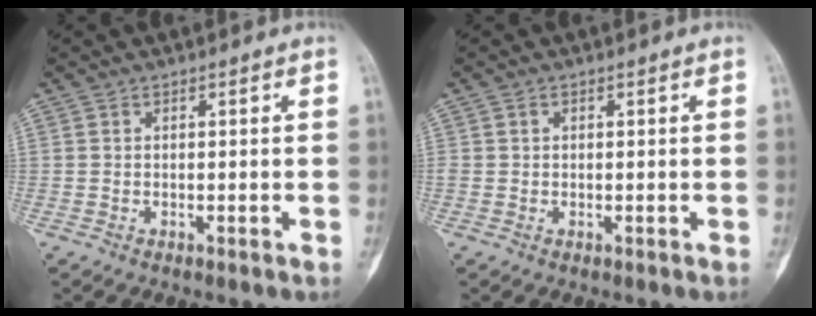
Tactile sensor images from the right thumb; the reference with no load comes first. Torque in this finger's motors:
{"motor_torque": [0.04, -0.13, 0.01, 0.02, 0.00]}